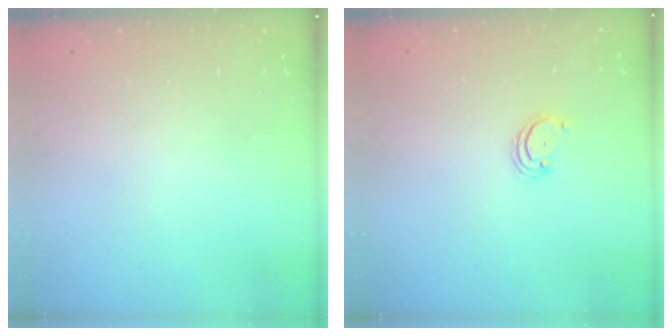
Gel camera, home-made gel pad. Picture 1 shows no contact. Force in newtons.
{"total": 2.5, "press": 2.5, "slide": 0.3}